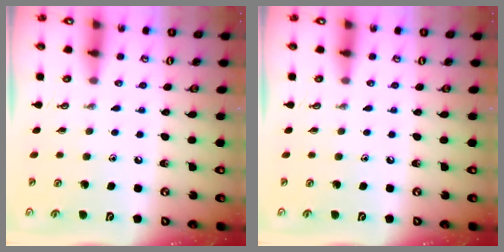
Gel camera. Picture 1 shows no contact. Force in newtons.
{"total": 0.0}